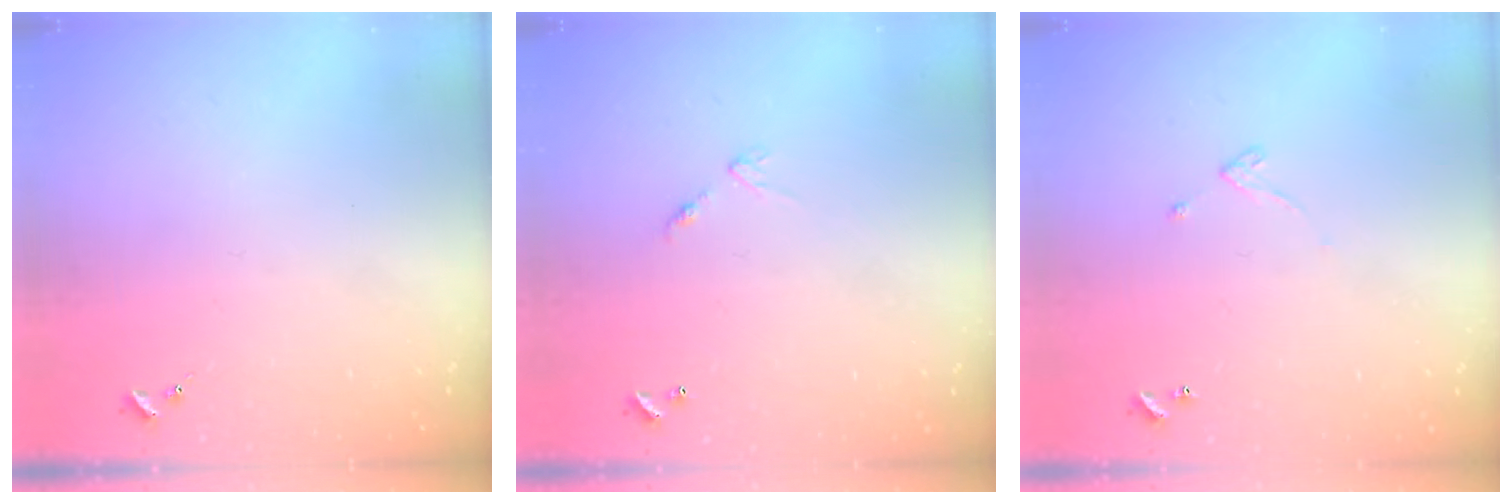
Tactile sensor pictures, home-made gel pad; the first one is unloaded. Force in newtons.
{"total": 5.8, "press": 5.8, "slide": 0.4}
{"total": 3.4, "press": 3.4, "slide": 0.5}